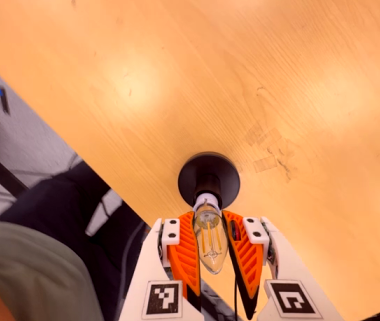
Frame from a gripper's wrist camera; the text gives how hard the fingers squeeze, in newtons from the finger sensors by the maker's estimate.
{"total": 20.6, "left": 20.4, "right": 20.8}